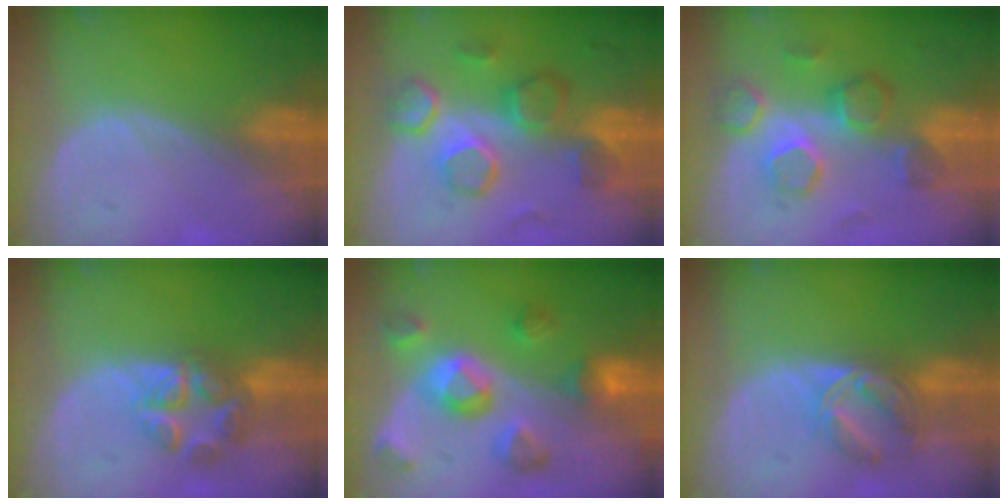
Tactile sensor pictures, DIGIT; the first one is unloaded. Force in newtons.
{"total": 9.7, "press": 8.9, "slide": 3.8}
{"total": 8.0, "press": 7.8, "slide": 1.8}
{"total": 7.0, "press": 6.0, "slide": 3.8}
{"total": 9.3, "press": 8.5, "slide": 3.9}
{"total": 7.2, "press": 6.0, "slide": 3.9}